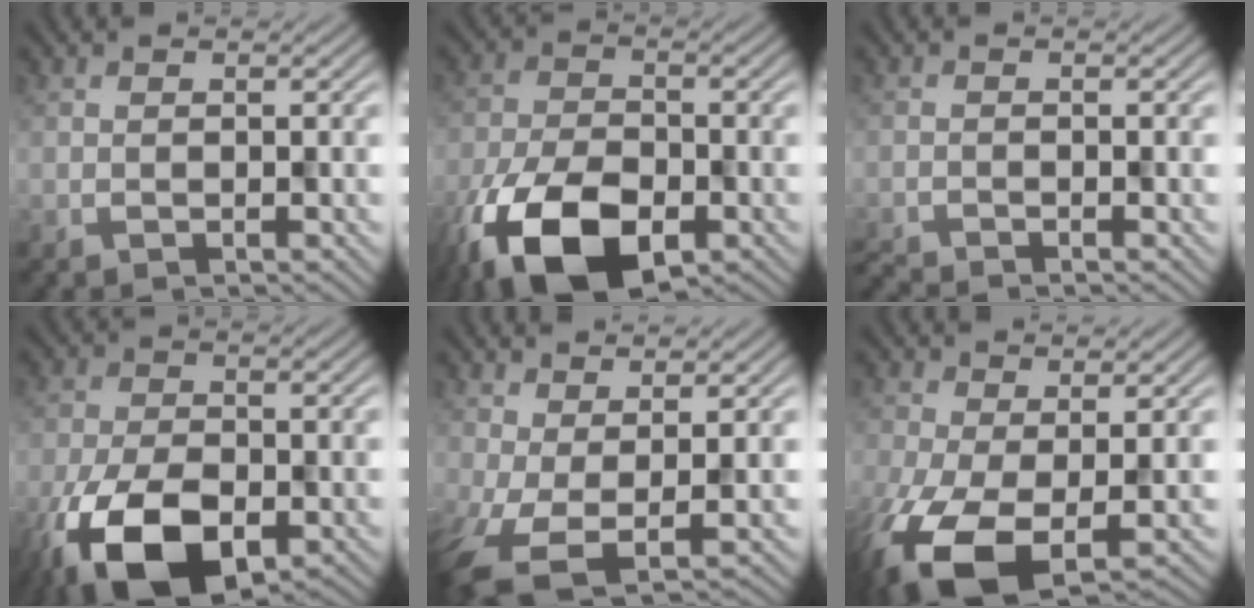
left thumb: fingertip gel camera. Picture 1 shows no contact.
{"total": 13.4, "force": [-7.5, 6.8, 8.8], "torque": [-0.190, -0.034, -0.143]}
{"total": 1.8, "force": [-1.8, -0.2, 0.0], "torque": [-0.005, -0.002, -0.034]}
{"total": 12.9, "force": [-6.7, 6.6, 8.8], "torque": [-0.172, -0.039, -0.117]}
{"total": 5.1, "force": [-0.5, 1.8, 4.7], "torque": [-0.102, -0.010, -0.004]}
{"total": 9.3, "force": [-2.7, 4.5, 7.7], "torque": [-0.183, -0.033, -0.035]}